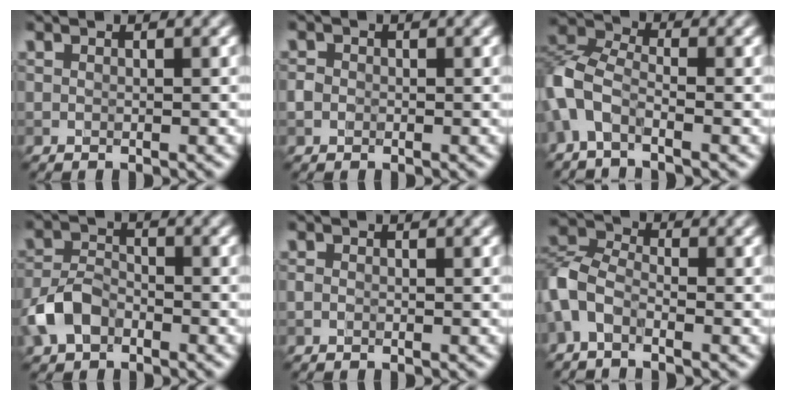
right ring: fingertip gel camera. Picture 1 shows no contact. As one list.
[{"total": 1.0, "force": [-0.3, 0.9, 0.4], "torque": [-0.007, -0.001, -0.011]}, {"total": 5.4, "force": [-2.6, 2.7, 3.9], "torque": [-0.093, 0.006, -0.070]}, {"total": 4.0, "force": [-2.1, 2.5, 2.3], "torque": [-0.052, 0.003, -0.049]}, {"total": 0.5, "force": [-0.2, 0.2, 0.4], "torque": [-0.011, -0.001, -0.007]}, {"total": 4.6, "force": [-2.2, 2.6, 3.1], "torque": [-0.072, 0.007, -0.062]}]